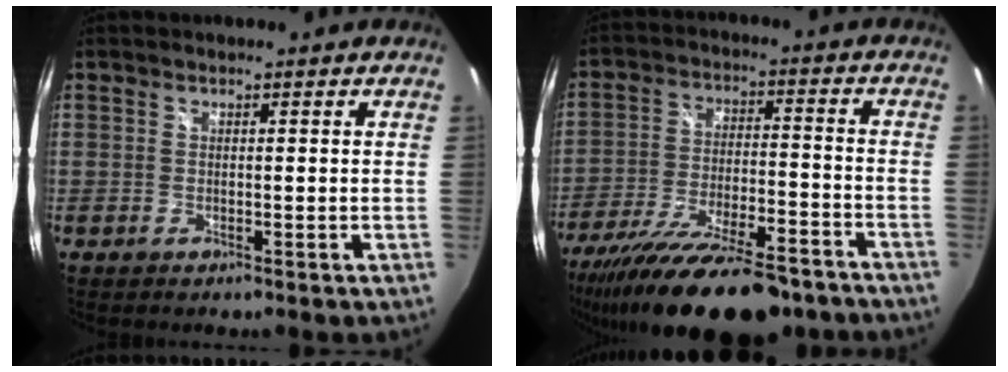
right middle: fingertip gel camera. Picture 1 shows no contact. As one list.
[{"total": 24.5, "force": [-19.1, 6.8, 13.7], "torque": [-0.256, -0.055, -0.291]}]